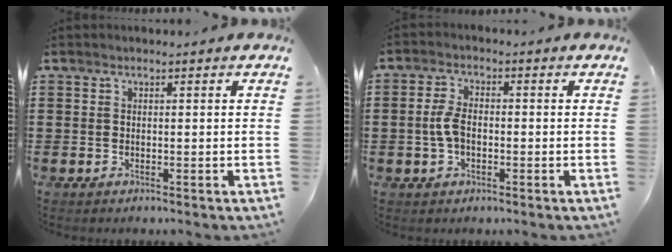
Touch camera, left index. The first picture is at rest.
{"total": 4.4, "force": [-0.4, 2.3, 3.8], "torque": [-0.092, 0.000, -0.013]}